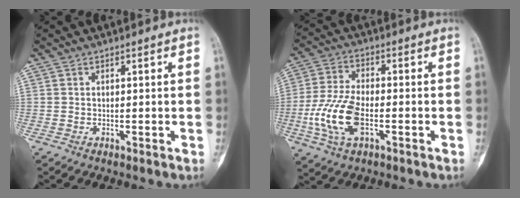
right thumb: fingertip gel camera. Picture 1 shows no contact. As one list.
[{"total": 11.4, "force": [-2.9, 5.6, 9.5], "torque": [-0.209, 0.010, -0.058]}]